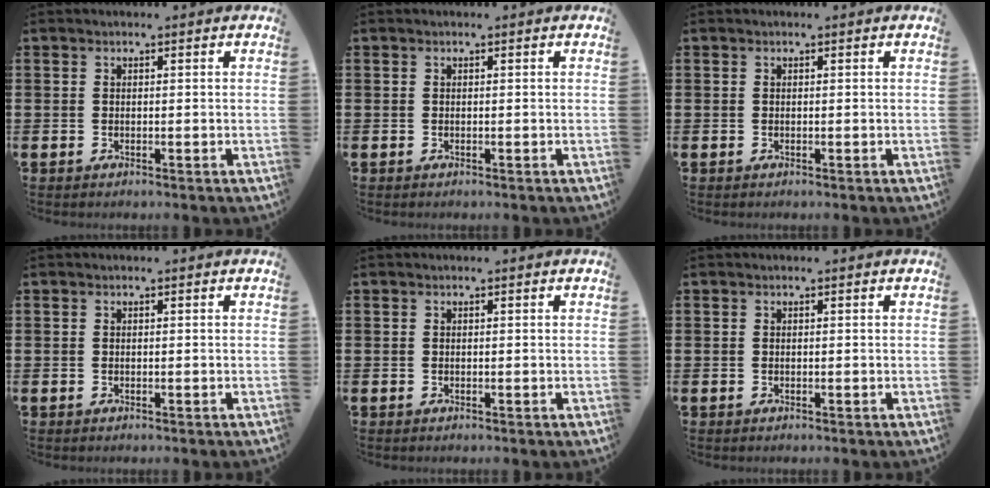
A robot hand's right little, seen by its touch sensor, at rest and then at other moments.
{"total": 0.0}
{"total": 0.0}
{"total": 0.0}
{"total": 0.0}
{"total": 0.0}